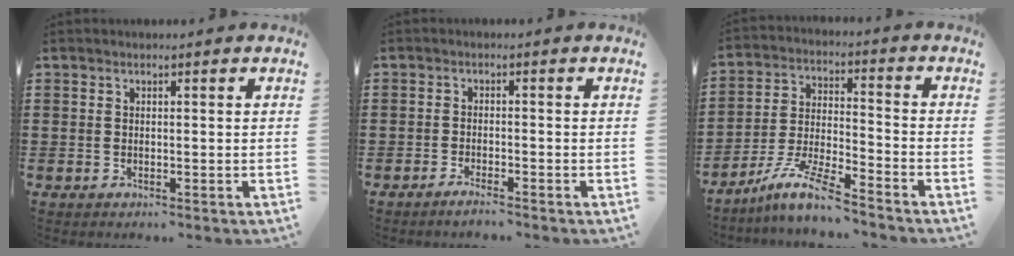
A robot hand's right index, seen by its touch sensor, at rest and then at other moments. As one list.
[{"total": 1.5, "force": [-1.4, -0.2, 0.5], "torque": [-0.011, -0.004, -0.026]}, {"total": 8.8, "force": [-7.4, 0.3, 4.8], "torque": [-0.106, -0.002, -0.147]}]